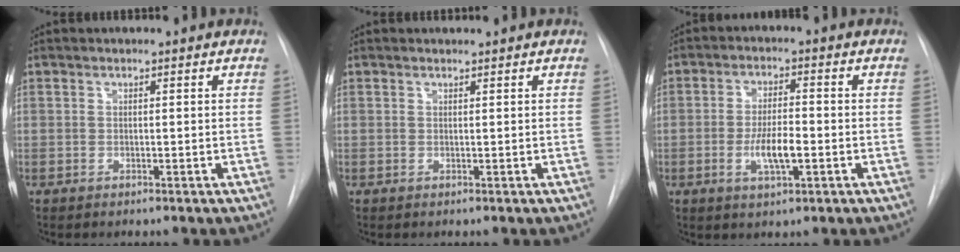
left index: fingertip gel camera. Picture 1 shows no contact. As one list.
[{"total": 0.0}, {"total": 6.1, "force": [-1.7, 1.5, 5.6], "torque": [-0.108, -0.003, -0.028]}]